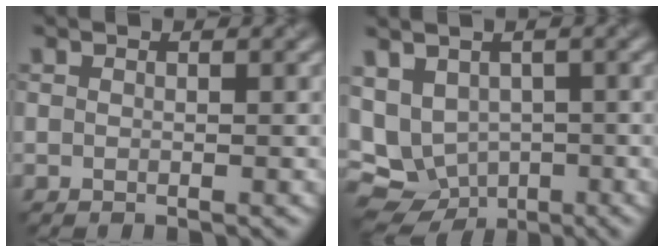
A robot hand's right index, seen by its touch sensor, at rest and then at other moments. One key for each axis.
{"total": 8.4, "fx": -1.0, "fy": 6.9, "fz": 4.6, "tx": -0.096, "ty": 0.006, "tz": 0.002}